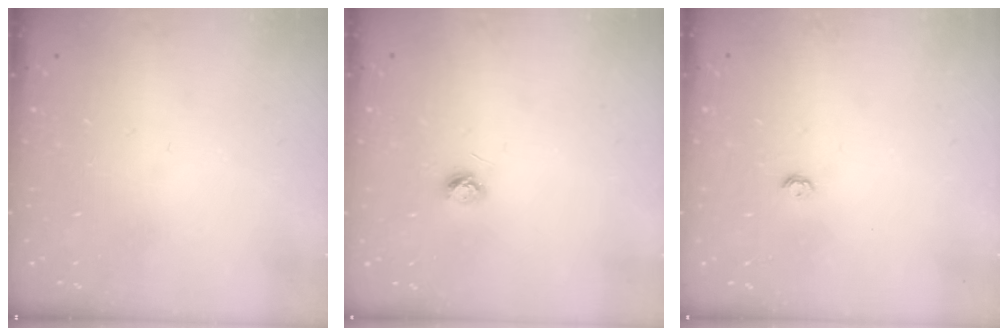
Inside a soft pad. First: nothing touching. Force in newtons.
{"total": 3.7, "press": 3.7, "slide": 0.4}
{"total": 3.9, "press": 3.9, "slide": 0.5}